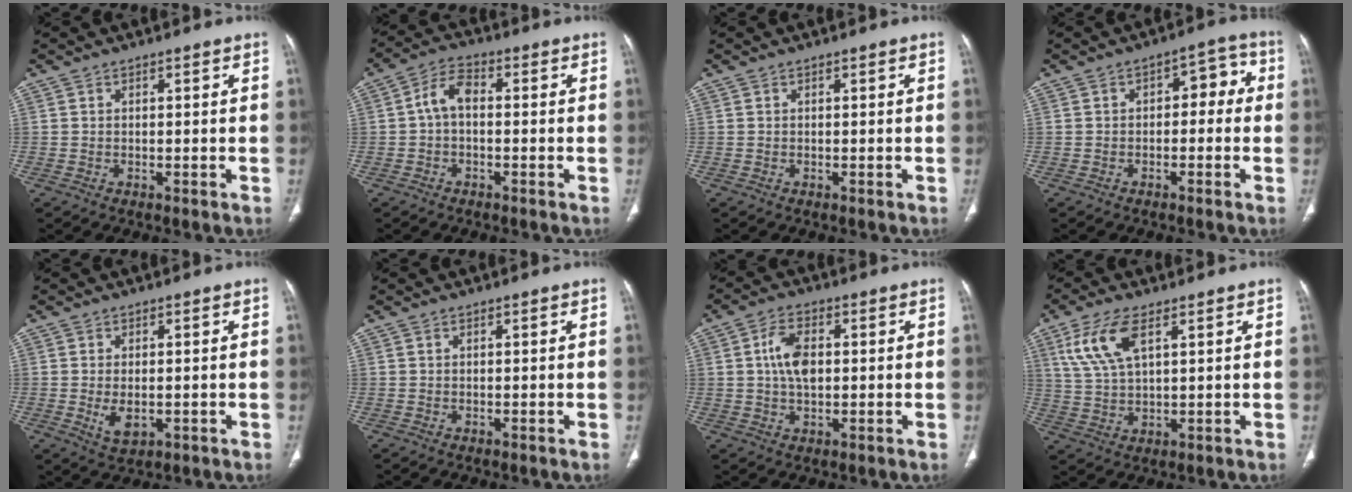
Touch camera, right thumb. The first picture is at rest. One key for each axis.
{"total": 5.2, "fx": -0.2, "fy": 3.0, "fz": 4.2, "tx": -0.075, "ty": 0.019, "tz": -0.015}
{"total": 0.0}
{"total": 5.8, "fx": 0.0, "fy": 3.5, "fz": 4.7, "tx": -0.031, "ty": 0.030, "tz": -0.010}
{"total": 4.2, "fx": -0.7, "fy": 2.4, "fz": 3.4, "tx": -0.060, "ty": -0.008, "tz": -0.003}
{"total": 0.0}
{"total": 5.1, "fx": 0.8, "fy": 3.0, "fz": 4.0, "tx": -0.077, "ty": 0.003, "tz": 0.012}
{"total": 9.1, "fx": 4.2, "fy": 3.7, "fz": 7.2, "tx": -0.157, "ty": -0.008, "tz": 0.090}